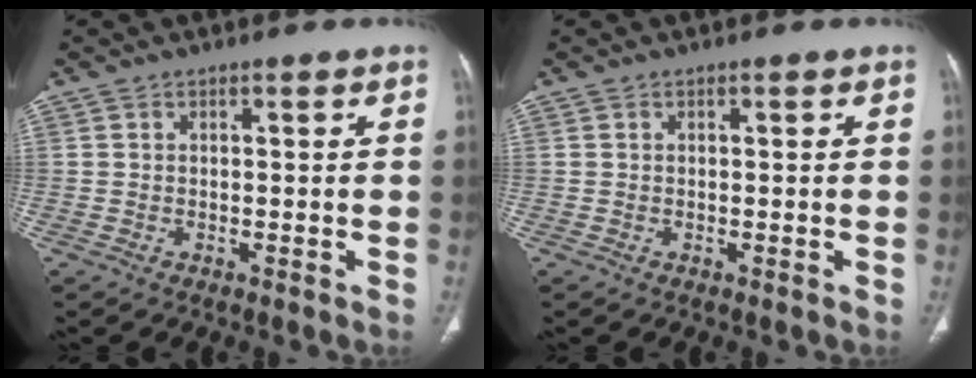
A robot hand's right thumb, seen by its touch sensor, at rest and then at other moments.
{"total": 0.0}